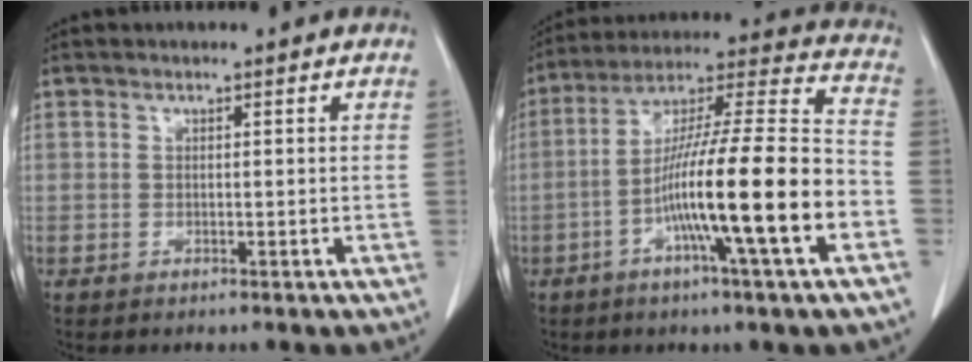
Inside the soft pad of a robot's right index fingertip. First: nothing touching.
{"total": 20.0, "force": [-6.3, 0.3, 19.0], "torque": [-0.308, -0.001, -0.112]}